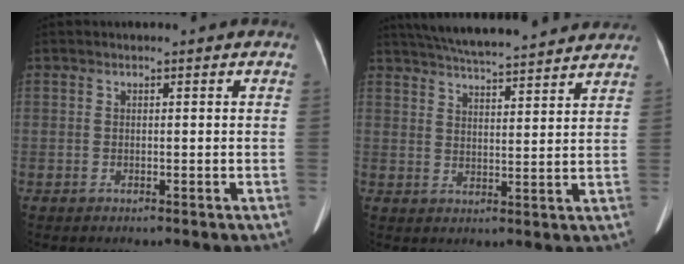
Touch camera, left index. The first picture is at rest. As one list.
[{"total": 17.4, "force": [15.7, 1.6, 7.2], "torque": [-0.122, 0.036, 0.224]}]